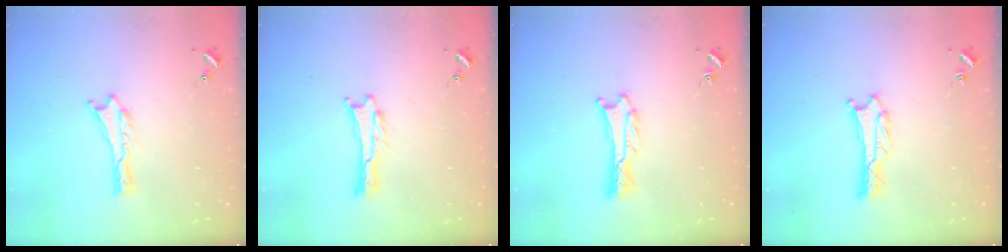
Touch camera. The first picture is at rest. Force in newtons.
{"total": 0.0}
{"total": 1.1, "press": 1.1, "slide": 0.0}
{"total": 1.7, "press": 1.7, "slide": 0.1}